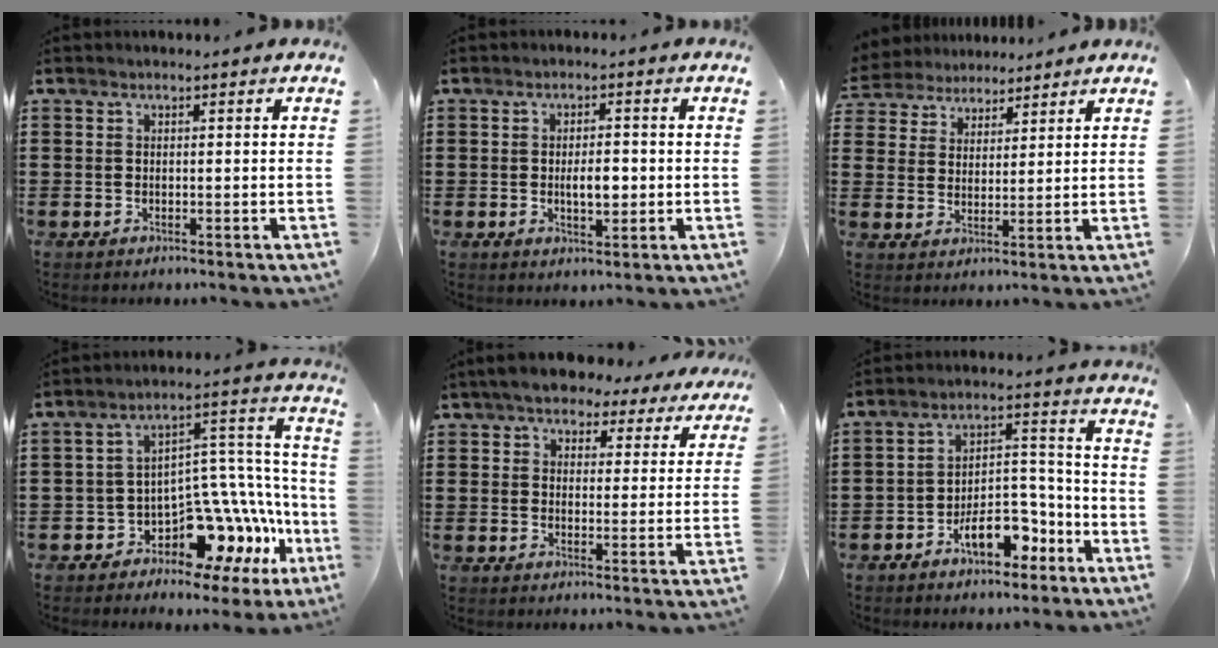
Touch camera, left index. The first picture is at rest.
{"total": 3.8, "force": [-0.3, 1.7, 3.4], "torque": [-0.048, -0.005, -0.010]}
{"total": 4.5, "force": [4.1, 1.8, 0.0], "torque": [-0.023, -0.013, 0.073]}
{"total": 8.8, "force": [-5.5, 4.5, 5.1], "torque": [-0.082, -0.027, -0.101]}
{"total": 5.7, "force": [5.2, 1.7, 1.5], "torque": [-0.056, -0.014, 0.095]}
{"total": 9.3, "force": [-5.4, 4.9, 5.8], "torque": [-0.087, 0.025, -0.095]}